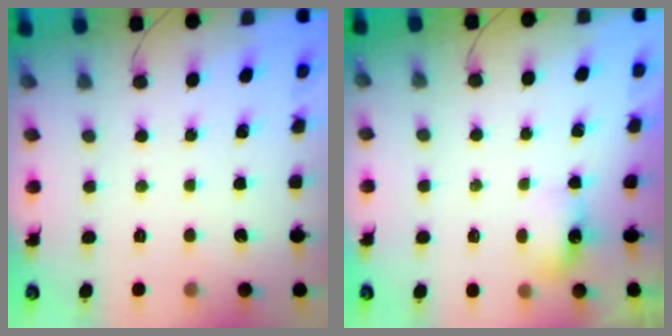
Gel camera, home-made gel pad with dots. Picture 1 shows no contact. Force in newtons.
{"total": 4.7, "press": 4.6, "slide": 1.2}